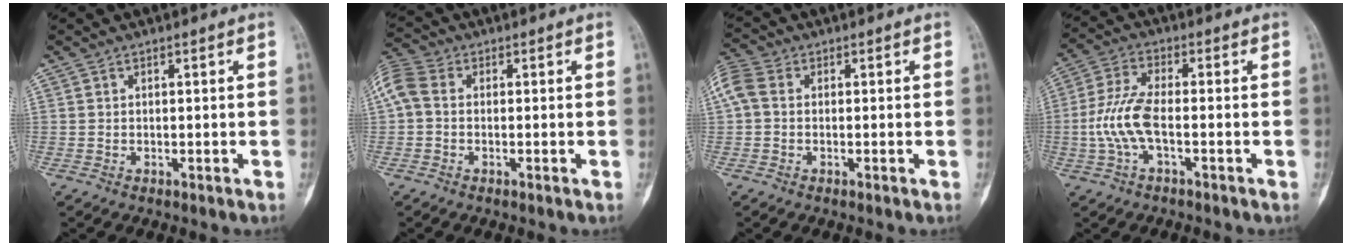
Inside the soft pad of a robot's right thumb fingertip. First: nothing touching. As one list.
[{"total": 6.2, "force": [0.1, 4.2, 4.6], "torque": [-0.114, 0.017, -0.010]}, {"total": 5.7, "force": [0.2, 3.9, 4.1], "torque": [-0.107, 0.016, -0.004]}, {"total": 8.3, "force": [-1.8, 3.1, 7.4], "torque": [-0.181, 0.021, -0.038]}]